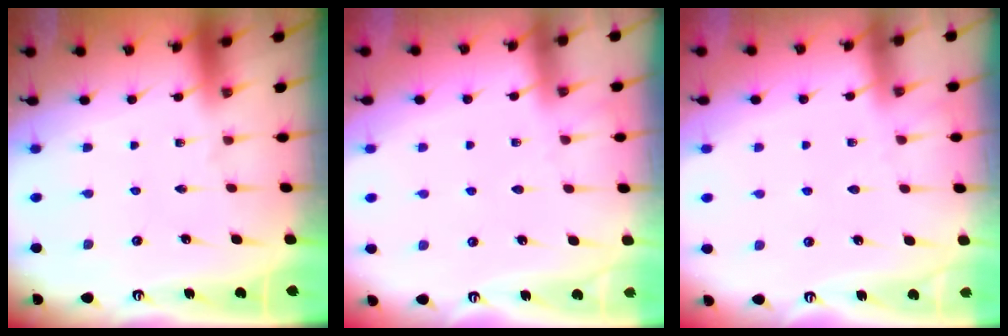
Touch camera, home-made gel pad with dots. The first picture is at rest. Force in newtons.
{"total": 4.9, "press": 4.9, "slide": 0.7}
{"total": 4.9, "press": 4.9, "slide": 0.7}